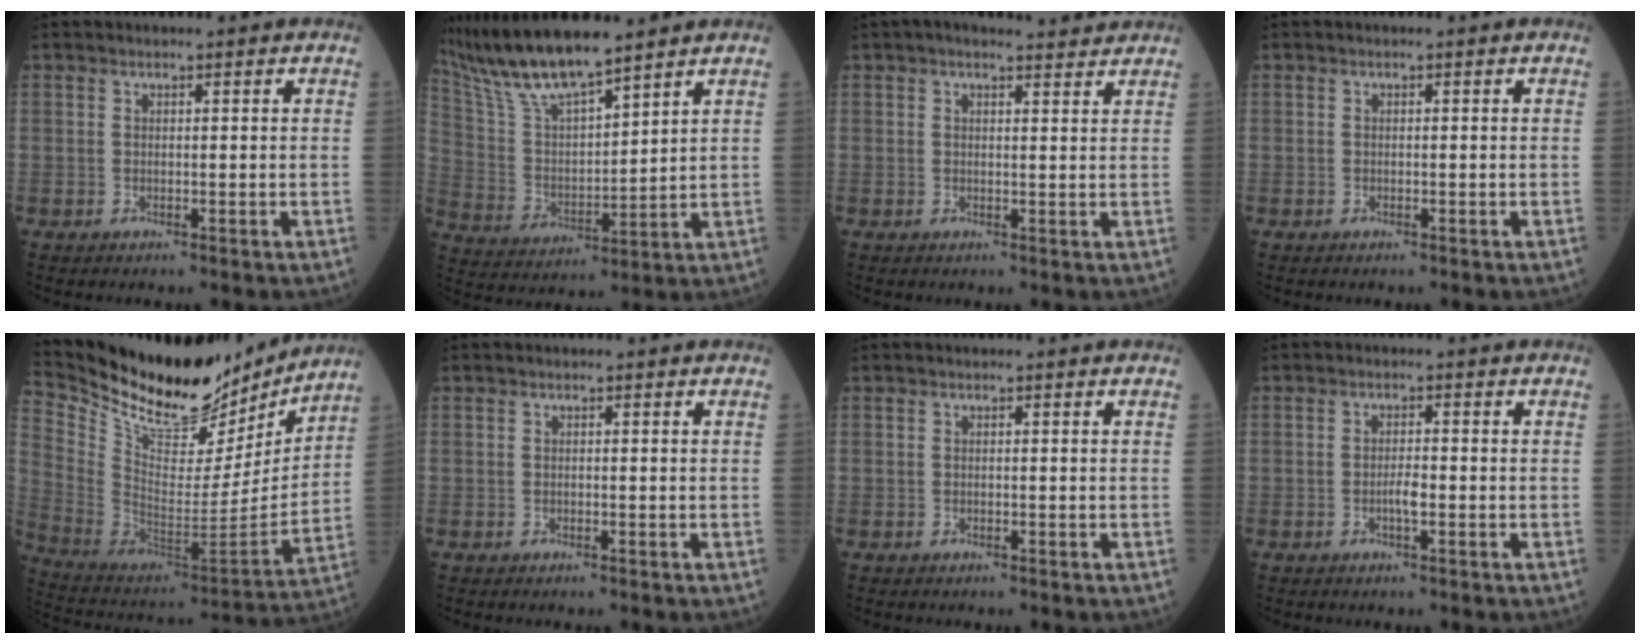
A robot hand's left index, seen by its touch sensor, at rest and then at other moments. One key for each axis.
{"total": 13.5, "fx": 11.6, "fy": 1.3, "fz": 6.6, "tx": -0.145, "ty": 0.006, "tz": 0.232}
{"total": 6.5, "fx": 5.8, "fy": 1.2, "fz": 2.6, "tx": -0.035, "ty": 0.018, "tz": 0.070}
{"total": 0.0}
{"total": 25.0, "fx": 22.1, "fy": 6.5, "fz": 9.8, "tx": -0.188, "ty": -0.038, "tz": 0.353}
{"total": 0.0}
{"total": 0.0}
{"total": 1.9, "fx": -0.8, "fy": 0.3, "fz": 1.7, "tx": -0.030, "ty": -0.002, "tz": -0.017}